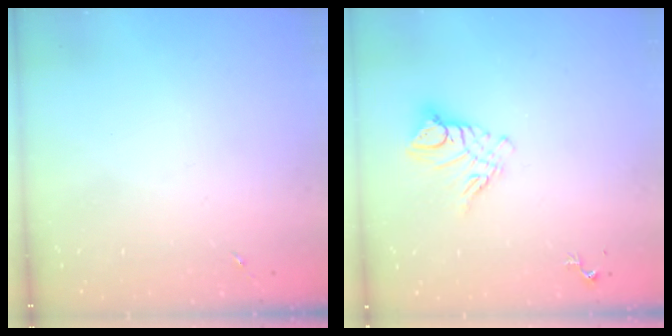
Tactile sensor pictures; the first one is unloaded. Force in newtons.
{"total": 9.8, "press": 9.7, "slide": 0.8}